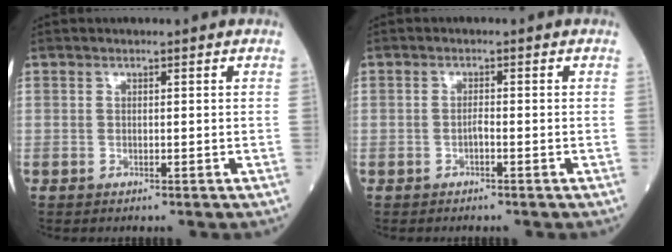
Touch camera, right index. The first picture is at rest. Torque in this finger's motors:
{"motor_torque": [0.12, -0.06, 0.12, 0.01]}